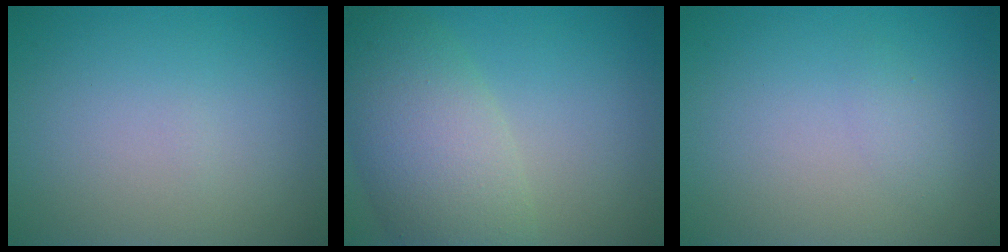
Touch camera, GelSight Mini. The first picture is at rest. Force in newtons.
{"total": 7.6, "press": 7.6, "slide": 0.7}
{"total": 0.9, "press": 0.9, "slide": 0.1}